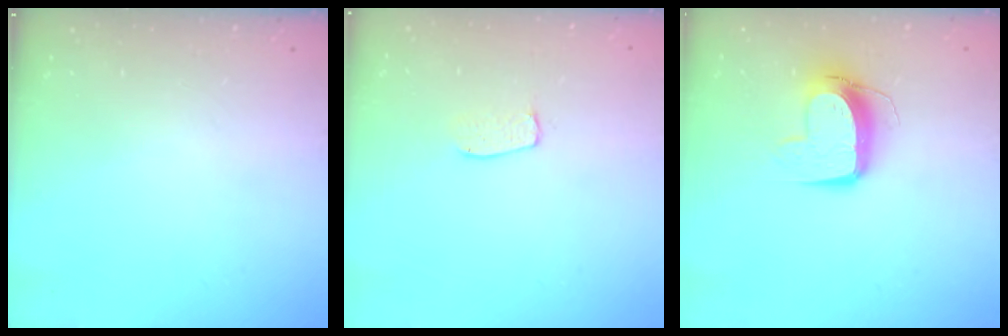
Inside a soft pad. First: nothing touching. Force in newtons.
{"total": 3.9, "press": 3.9, "slide": 0.3}
{"total": 10.6, "press": 10.6, "slide": 0.6}